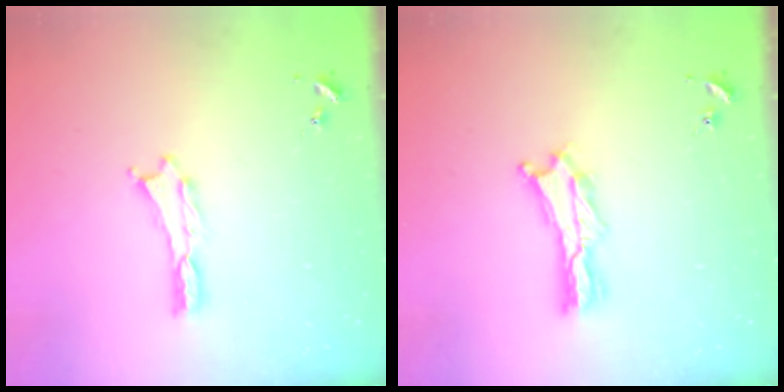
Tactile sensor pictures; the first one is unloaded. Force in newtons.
{"total": 1.4, "press": 1.4, "slide": 0.3}